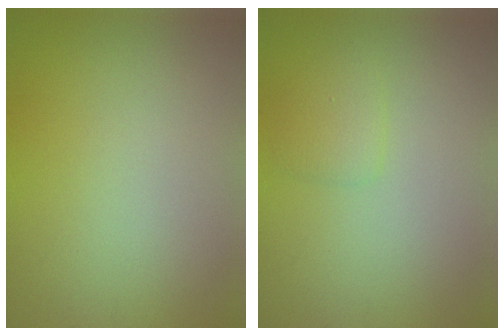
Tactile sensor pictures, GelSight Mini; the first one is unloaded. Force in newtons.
{"total": 1.4, "press": 1.4, "slide": 0.1}